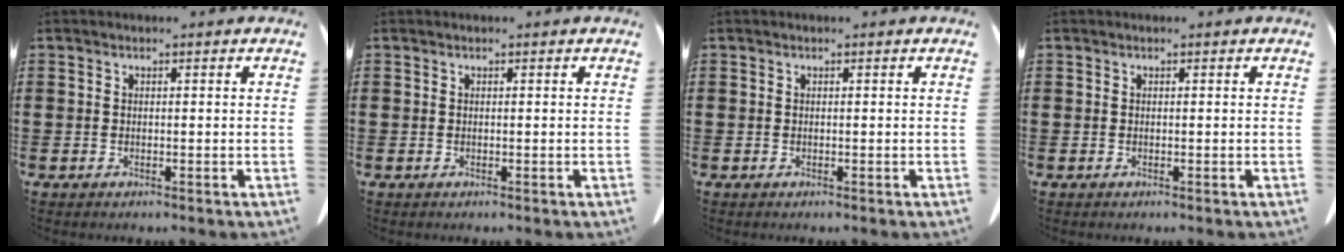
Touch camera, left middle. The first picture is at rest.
{"total": 0.0}
{"total": 0.0}
{"total": 0.0}